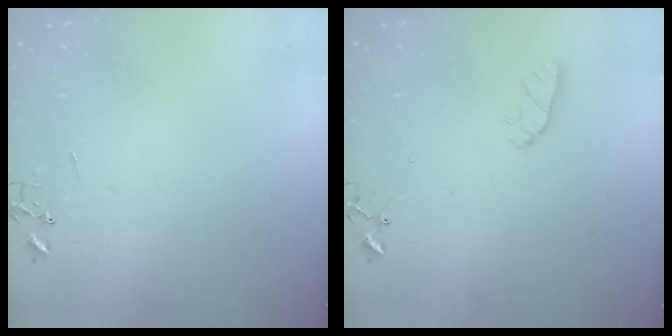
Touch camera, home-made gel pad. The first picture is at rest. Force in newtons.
{"total": 6.0, "press": 6.0, "slide": 0.3}